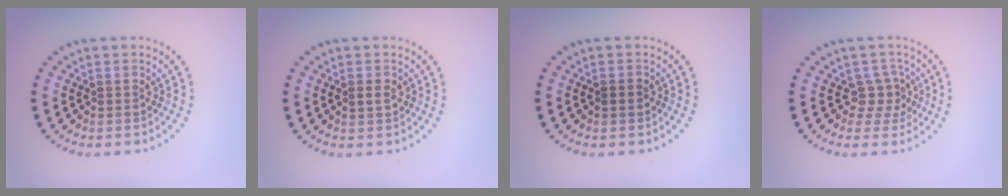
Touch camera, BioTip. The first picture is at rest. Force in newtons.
{"total": 1.1, "press": 1.1, "slide": 0.1}
{"total": 1.3, "press": 1.3, "slide": 0.2}
{"total": 2.2, "press": 1.6, "slide": 1.4}